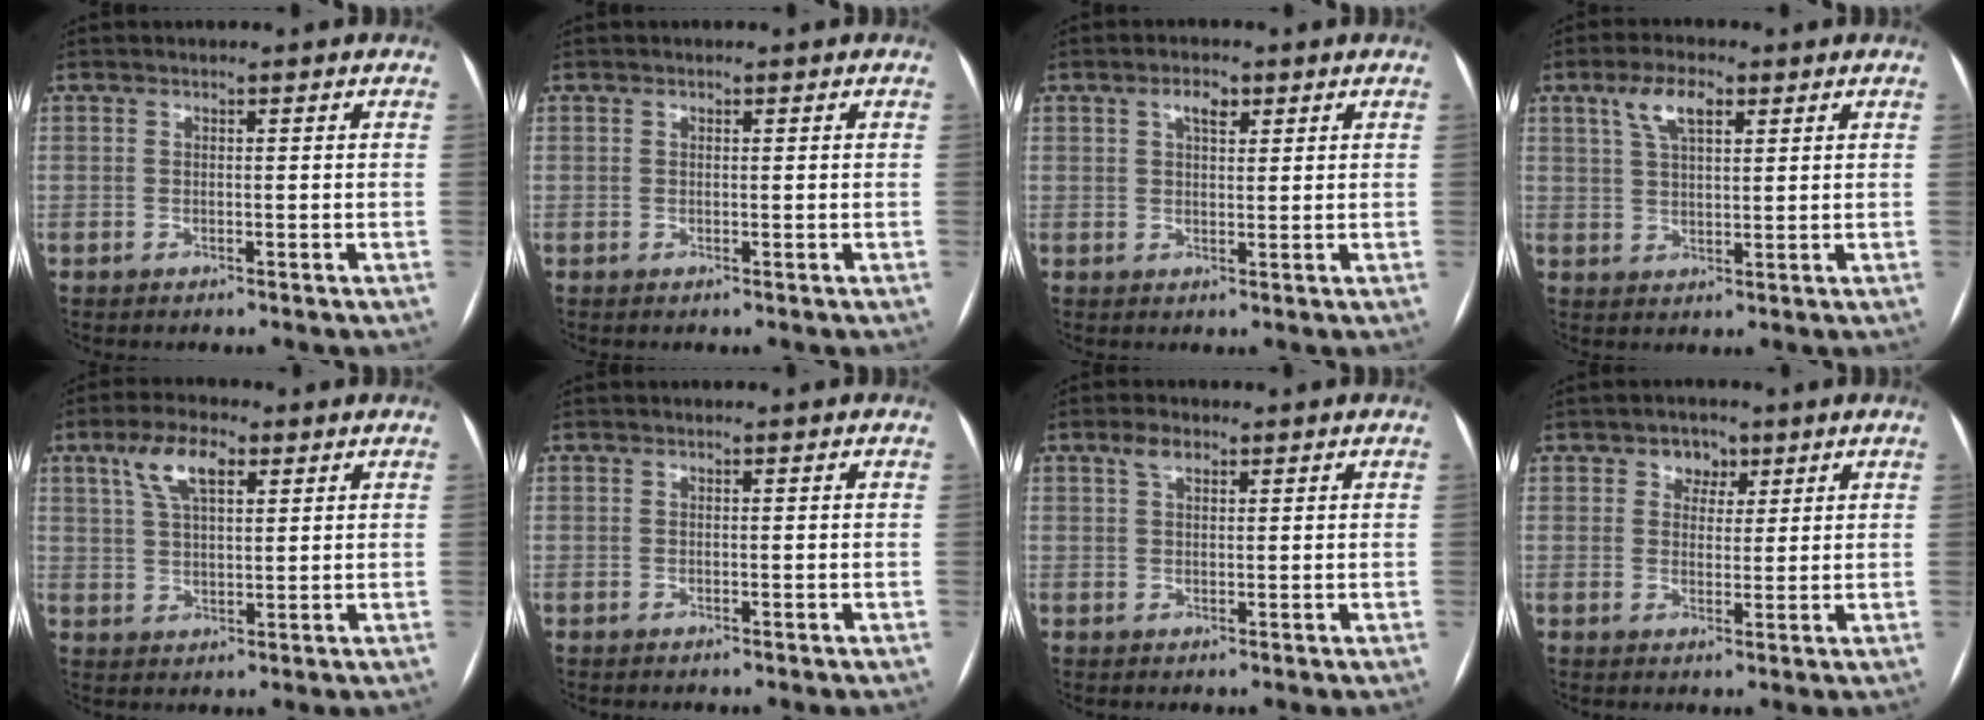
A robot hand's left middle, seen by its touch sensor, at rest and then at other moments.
{"total": 0.0}
{"total": 3.1, "force": [1.6, 1.4, 2.2], "torque": [-0.039, 0.007, 0.026]}
{"total": 5.8, "force": [3.0, 2.1, 4.5], "torque": [-0.093, 0.014, 0.058]}
{"total": 7.3, "force": [3.7, 2.7, 5.7], "torque": [-0.115, 0.017, 0.070]}
{"total": 0.0}
{"total": 2.6, "force": [1.6, 1.2, 1.7], "torque": [-0.037, 0.011, 0.033]}
{"total": 3.6, "force": [1.9, 2.7, 1.2], "torque": [-0.012, 0.006, 0.028]}